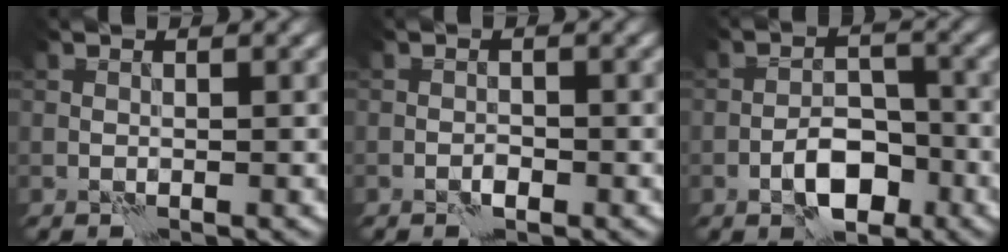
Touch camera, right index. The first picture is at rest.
{"total": 0.9, "force": [-0.7, 0.3, 0.5], "torque": [-0.009, 0.003, -0.013]}
{"total": 4.5, "force": [-2.5, 2.2, 3.1], "torque": [-0.043, 0.009, -0.042]}